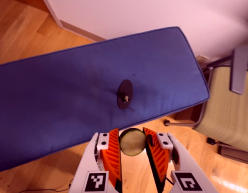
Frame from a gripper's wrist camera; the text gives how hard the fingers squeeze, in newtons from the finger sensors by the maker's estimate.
{"total": 9.8, "left": 9.8, "right": 9.7}